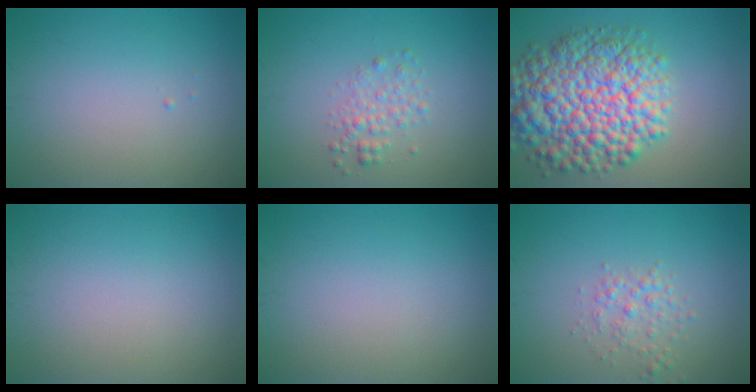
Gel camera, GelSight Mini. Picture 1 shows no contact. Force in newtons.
{"total": 1.9, "press": 1.9, "slide": 0.1}
{"total": 11.7, "press": 11.7, "slide": 0.4}
{"total": 0.0}
{"total": 0.0}
{"total": 1.9, "press": 1.9, "slide": 0.1}